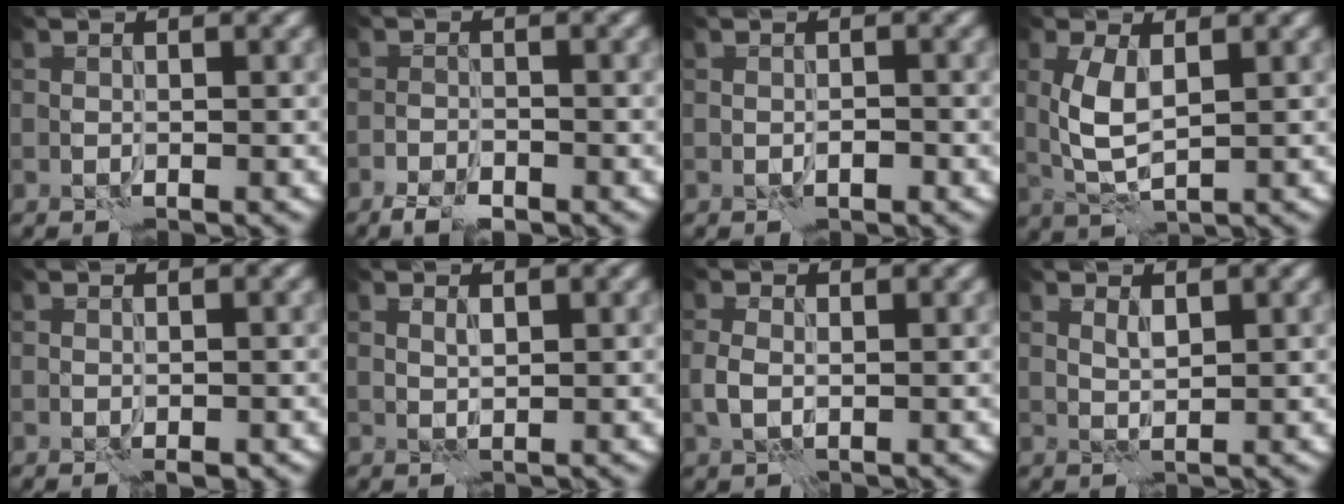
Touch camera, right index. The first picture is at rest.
{"total": 2.7, "force": [-2.1, 1.0, 1.3], "torque": [-0.026, -0.005, -0.040]}
{"total": 0.8, "force": [-0.3, 0.5, 0.5], "torque": [-0.007, 0.001, -0.005]}
{"total": 3.7, "force": [0.9, 1.6, 3.2], "torque": [-0.073, 0.001, 0.021]}
{"total": 1.1, "force": [-0.6, 0.7, 0.7], "torque": [-0.012, -0.003, -0.008]}
{"total": 0.8, "force": [0.7, 0.2, 0.3], "torque": [-0.008, 0.000, 0.013]}
{"total": 1.5, "force": [0.0, 1.1, 1.0], "torque": [-0.027, -0.002, -0.003]}
{"total": 1.1, "force": [0.9, 0.3, 0.5], "torque": [-0.016, -0.003, 0.019]}